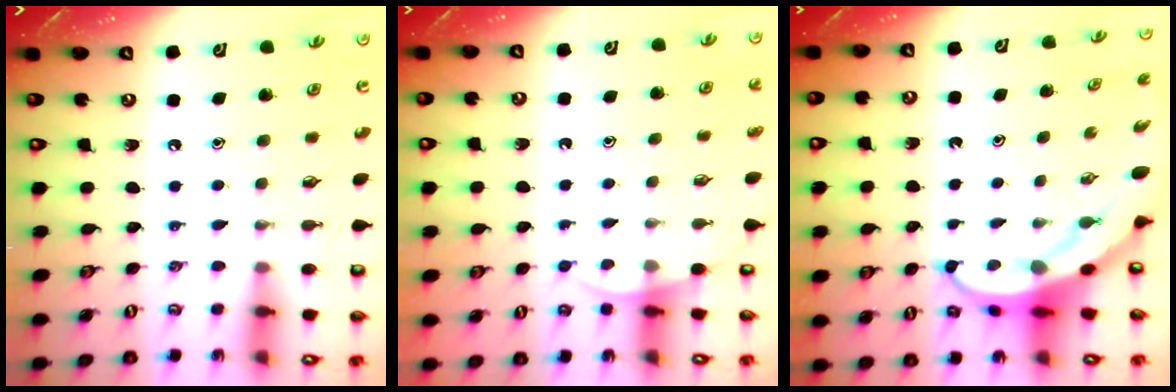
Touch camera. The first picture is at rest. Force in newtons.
{"total": 4.8, "press": 4.8, "slide": 0.5}
{"total": 6.3, "press": 6.1, "slide": 1.4}